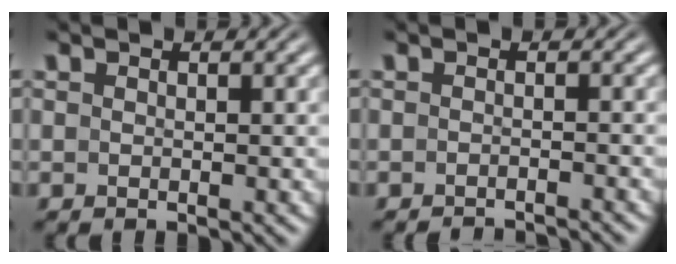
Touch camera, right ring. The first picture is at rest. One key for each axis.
{"total": 2.8, "fx": -2.7, "fy": -0.1, "fz": 0.1, "tx": -0.002, "ty": -0.008, "tz": -0.040}